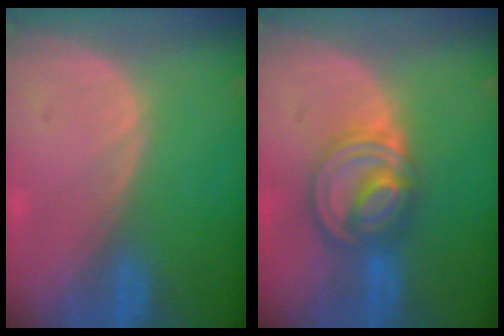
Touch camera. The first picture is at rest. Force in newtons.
{"total": 8.0, "press": 6.9, "slide": 4.1}